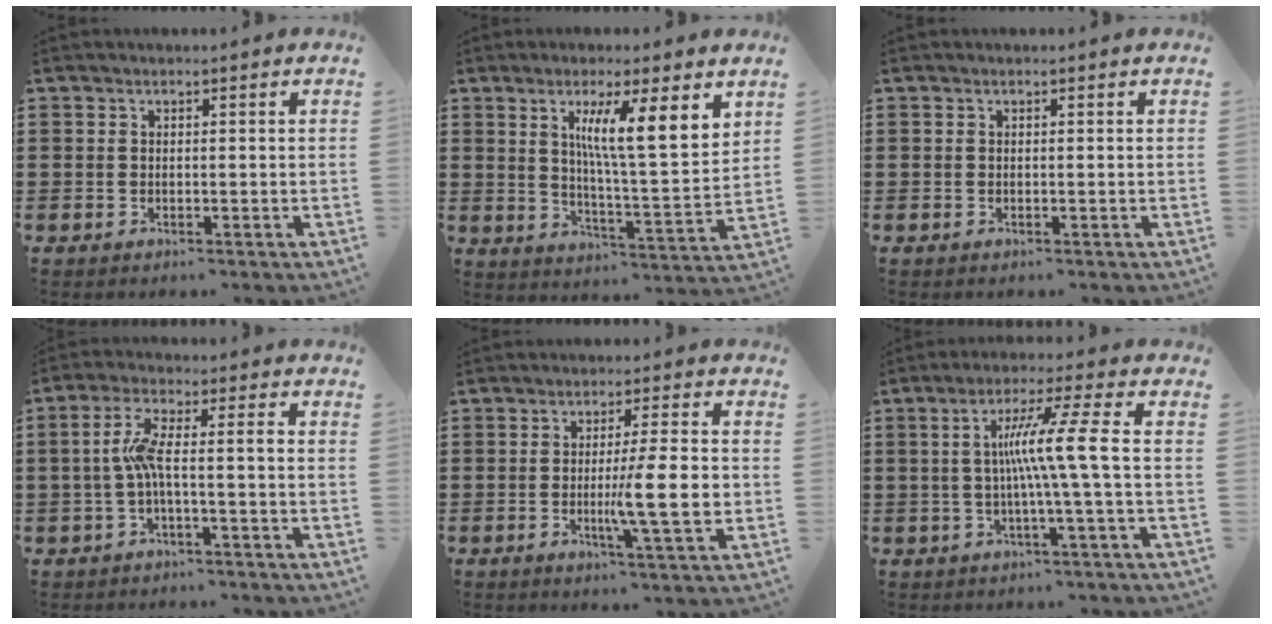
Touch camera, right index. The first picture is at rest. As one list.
[{"total": 8.7, "force": [4.1, 1.1, 7.6], "torque": [-0.141, -0.013, 0.064]}, {"total": 0.0}, {"total": 5.8, "force": [-1.0, 0.8, 5.6], "torque": [-0.116, -0.002, -0.026]}, {"total": 9.7, "force": [-1.3, 0.8, 9.5], "torque": [-0.157, -0.013, -0.025]}, {"total": 8.8, "force": [-0.2, -1.2, 8.7], "torque": [-0.160, -0.001, -0.016]}]